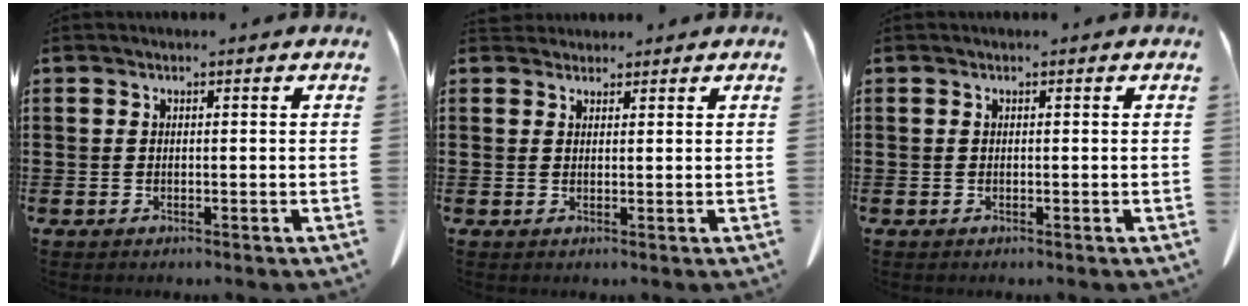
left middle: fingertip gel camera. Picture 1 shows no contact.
{"total": 1.8, "force": [1.7, 0.7, 0.2], "torque": [-0.009, 0.003, 0.035]}
{"total": 0.0}